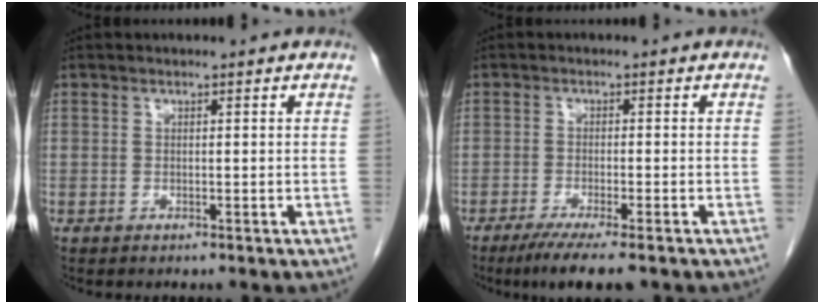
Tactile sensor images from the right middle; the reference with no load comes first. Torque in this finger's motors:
{"motor_torque": [0.70, -0.49, 0.15, 0.04]}